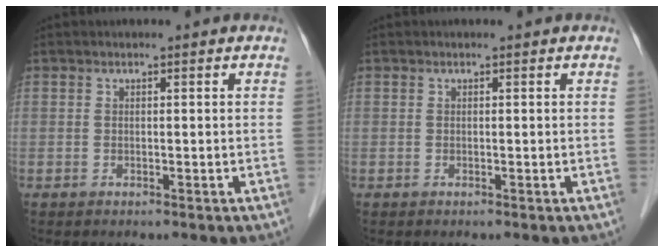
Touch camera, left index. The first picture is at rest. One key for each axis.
{"total": 0.0}